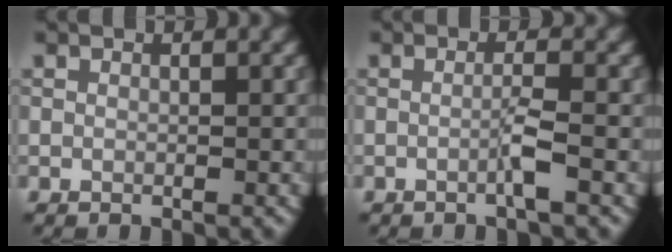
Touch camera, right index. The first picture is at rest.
{"total": 1.8, "force": [-0.6, -0.1, 1.6], "torque": [-0.030, 0.004, -0.017]}